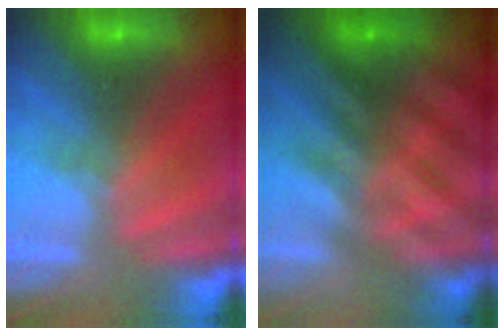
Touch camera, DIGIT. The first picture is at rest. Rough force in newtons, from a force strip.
{"total": 2.9}